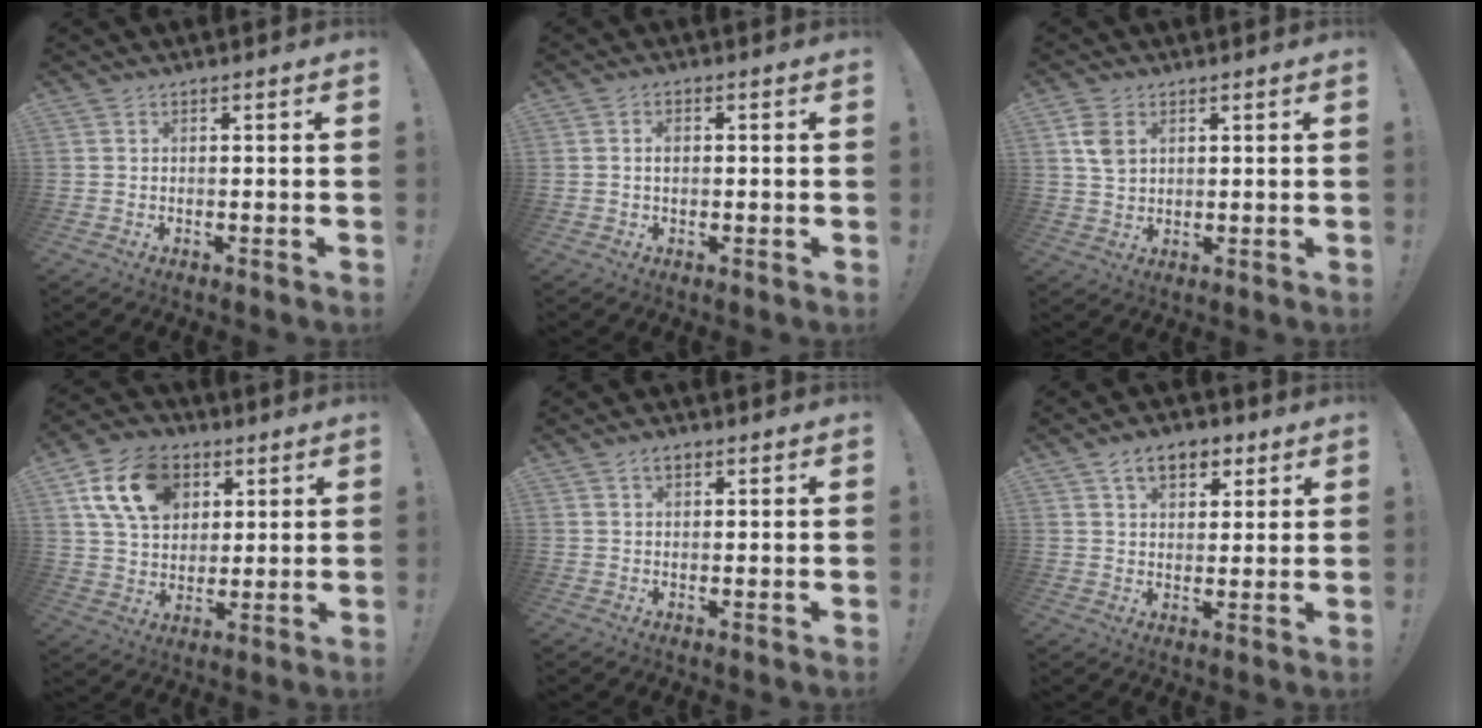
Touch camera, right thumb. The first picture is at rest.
{"total": 2.2, "force": [0.0, 1.5, 1.7], "torque": [-0.032, 0.007, -0.001]}
{"total": 6.1, "force": [2.4, 4.2, 3.7], "torque": [-0.059, -0.002, 0.048]}
{"total": 17.4, "force": [7.1, 12.4, 9.9], "torque": [-0.160, -0.012, 0.140]}
{"total": 2.3, "force": [1.2, 1.3, 1.5], "torque": [-0.016, -0.003, 0.018]}
{"total": 8.7, "force": [4.5, 5.7, 4.8], "torque": [-0.062, -0.010, 0.082]}